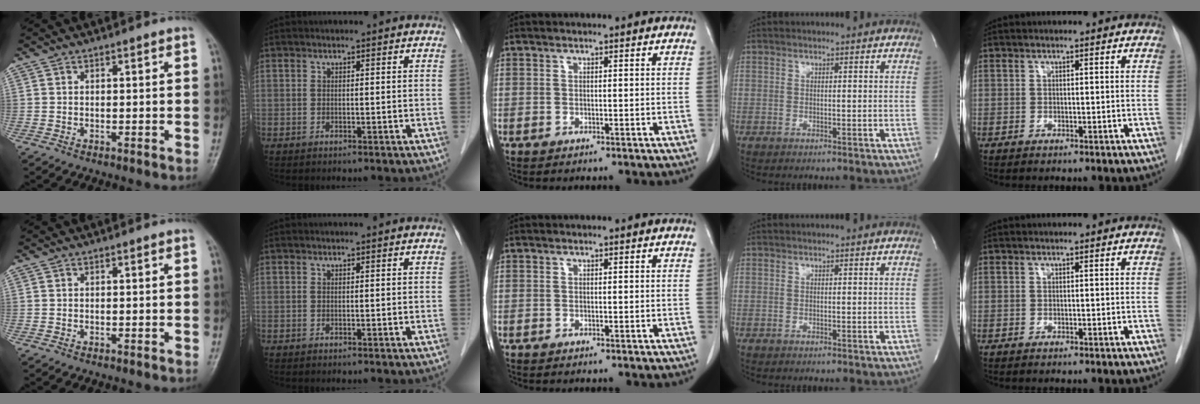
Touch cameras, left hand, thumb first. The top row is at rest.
{}